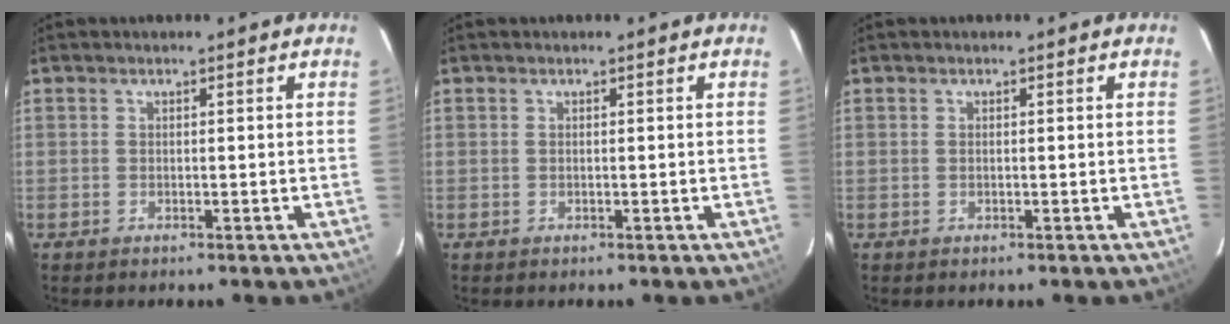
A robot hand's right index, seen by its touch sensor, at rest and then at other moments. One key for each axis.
{"total": 0.0}
{"total": 0.0}